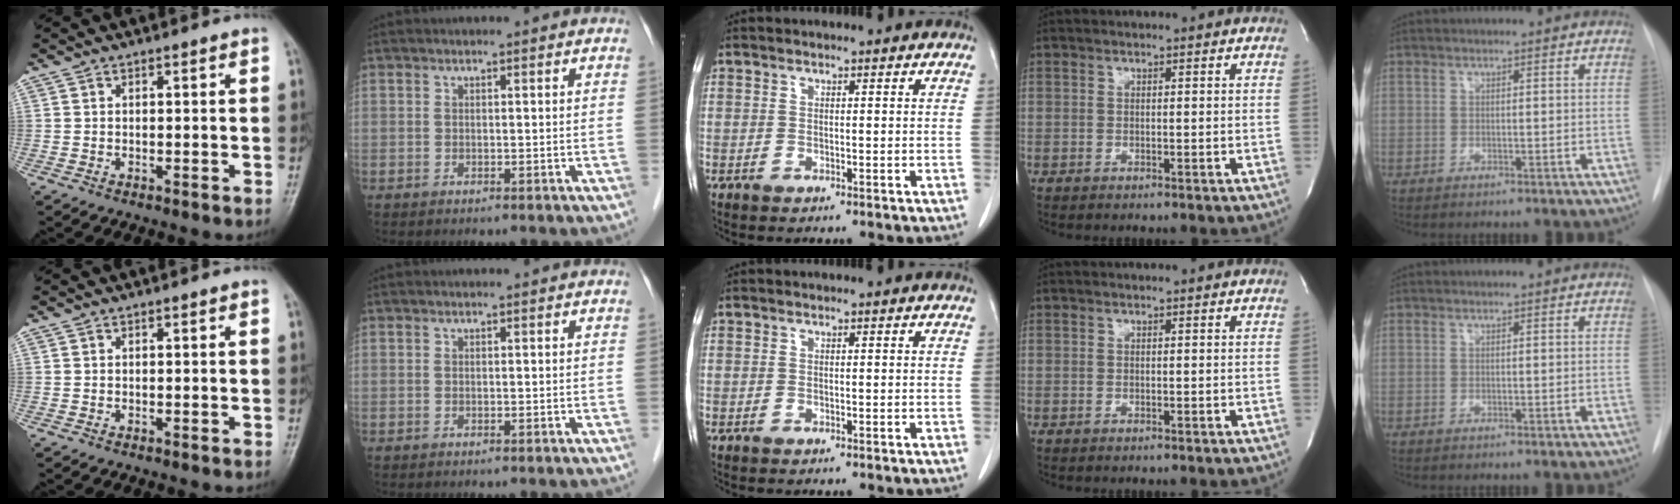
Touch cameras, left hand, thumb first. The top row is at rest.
{}